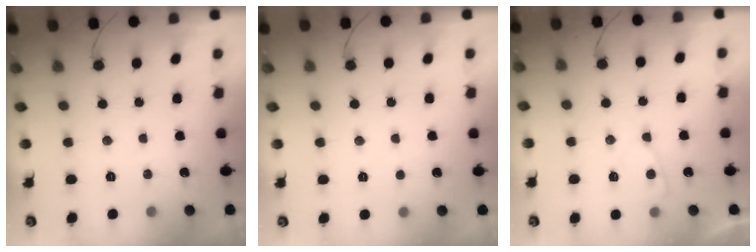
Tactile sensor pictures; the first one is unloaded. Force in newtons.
{"total": 0.7, "press": 0.7, "slide": 0.1}
{"total": 4.0, "press": 4.0, "slide": 0.5}